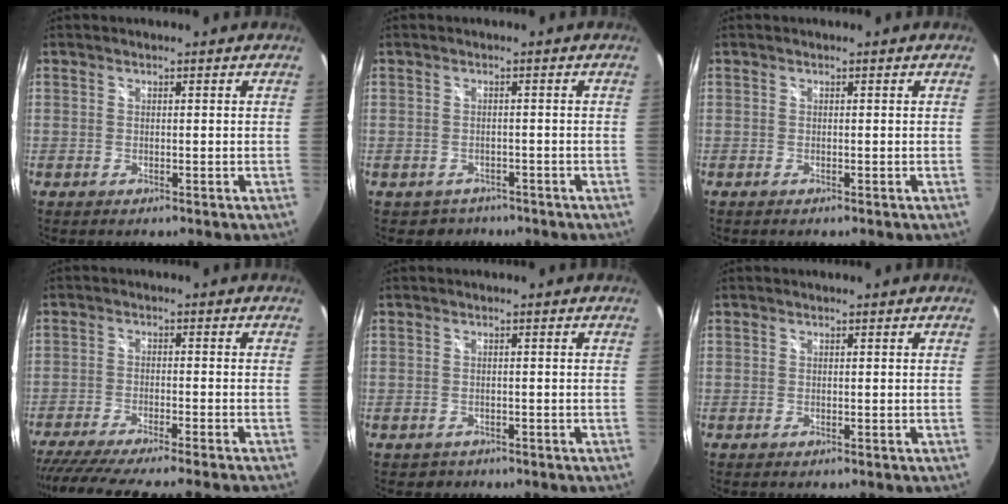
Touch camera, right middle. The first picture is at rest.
{"total": 3.4, "force": [-2.3, 2.4, 0.2], "torque": [-0.011, -0.003, -0.030]}
{"total": 0.0}
{"total": 14.2, "force": [-12.5, -0.5, 6.7], "torque": [-0.138, -0.033, -0.197]}
{"total": 1.8, "force": [-1.0, 1.4, 0.3], "torque": [-0.010, -0.004, -0.012]}
{"total": 0.0}